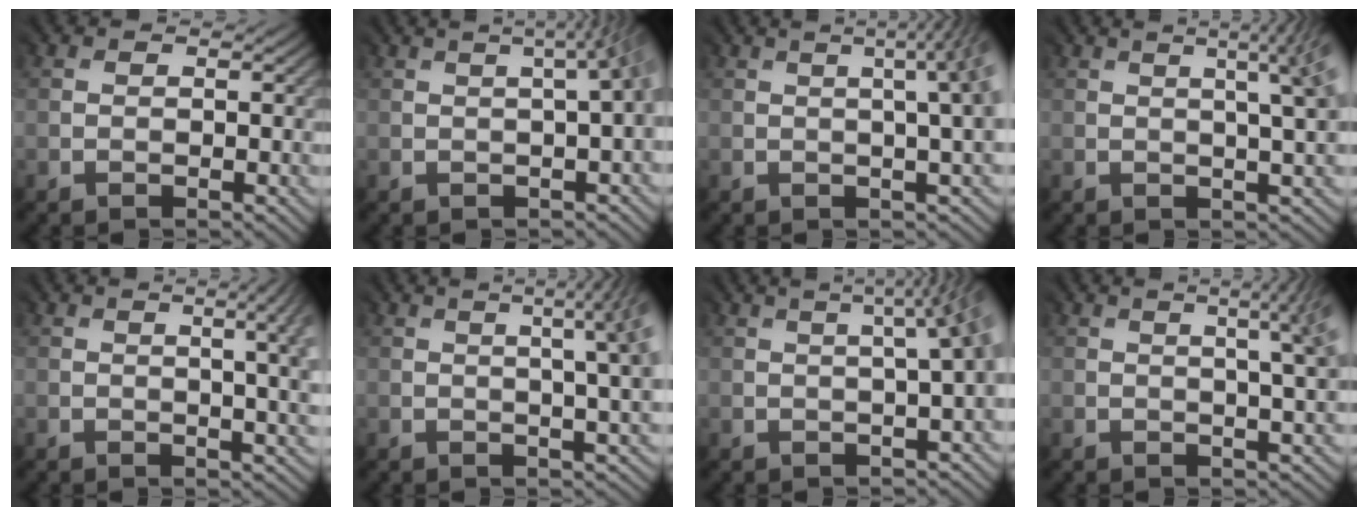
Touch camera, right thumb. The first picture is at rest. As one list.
[{"total": 4.3, "force": [0.4, 0.8, 4.2], "torque": [-0.021, 0.032, -0.012]}, {"total": 7.3, "force": [1.0, 1.8, 7.0], "torque": [-0.047, 0.042, -0.002]}, {"total": 7.2, "force": [2.2, 1.7, 6.6], "torque": [-0.052, 0.034, 0.013]}, {"total": 7.9, "force": [1.2, 2.9, 7.3], "torque": [-0.052, 0.035, 0.002]}, {"total": 8.0, "force": [1.7, 2.1, 7.5], "torque": [-0.067, 0.043, 0.009]}, {"total": 6.5, "force": [0.9, 1.5, 6.2], "torque": [-0.033, 0.049, -0.008]}, {"total": 6.4, "force": [2.0, 1.6, 5.9], "torque": [-0.043, 0.032, 0.009]}]